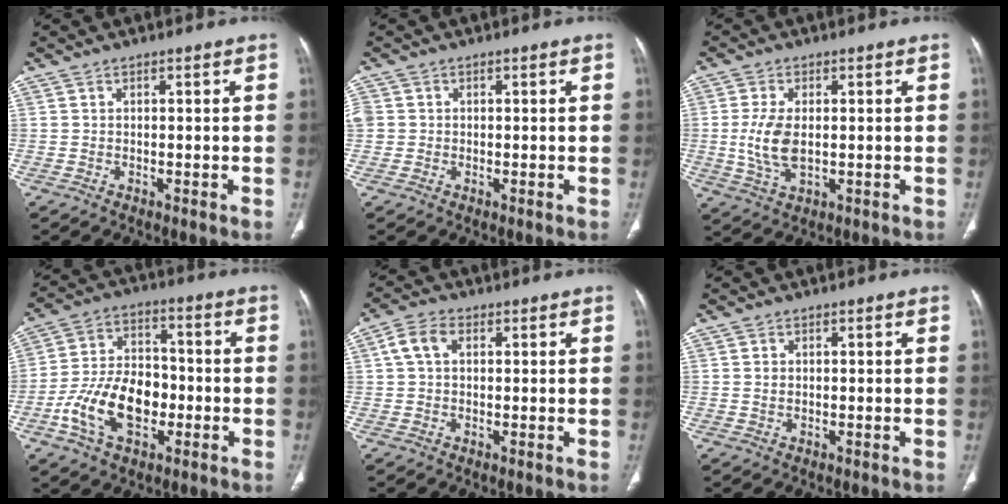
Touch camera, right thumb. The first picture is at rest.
{"total": 3.5, "force": [0.1, 3.3, 1.2], "torque": [-0.021, 0.012, 0.007]}
{"total": 8.7, "force": [0.0, 4.7, 7.3], "torque": [-0.151, -0.005, 0.007]}
{"total": 15.0, "force": [-4.5, 9.5, 10.6], "torque": [-0.177, 0.032, -0.082]}
{"total": 4.9, "force": [1.2, 3.2, 3.4], "torque": [-0.067, 0.014, 0.020]}
{"total": 1.2, "force": [0.2, 1.0, 0.7], "torque": [-0.007, 0.002, 0.008]}